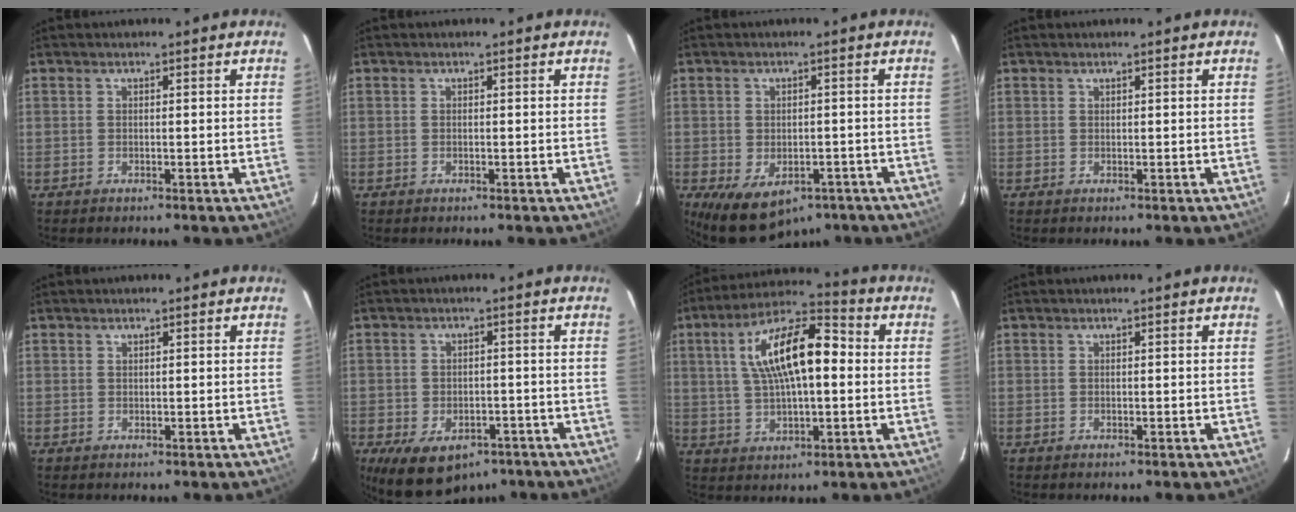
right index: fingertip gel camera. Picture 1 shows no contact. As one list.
[{"total": 0.0}, {"total": 11.1, "force": [-6.4, 7.0, 5.8], "torque": [-0.115, -0.014, -0.074]}, {"total": 0.0}, {"total": 0.6, "force": [0.3, 0.5, -0.1], "torque": [0.004, 0.003, 0.004]}, {"total": 13.1, "force": [-8.0, 7.9, 6.7], "torque": [-0.142, -0.009, -0.104]}, {"total": 15.6, "force": [2.4, 6.1, 14.1], "torque": [-0.256, 0.027, 0.039]}, {"total": 0.0}]